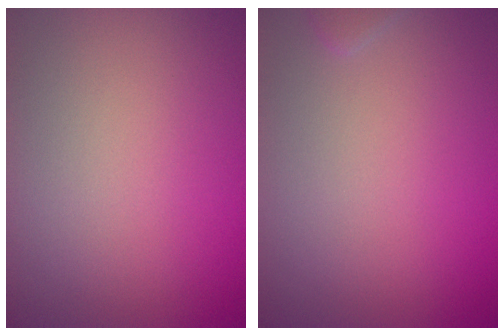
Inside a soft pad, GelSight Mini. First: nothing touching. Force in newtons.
{"total": 0.6, "press": 0.6, "slide": 0.1}